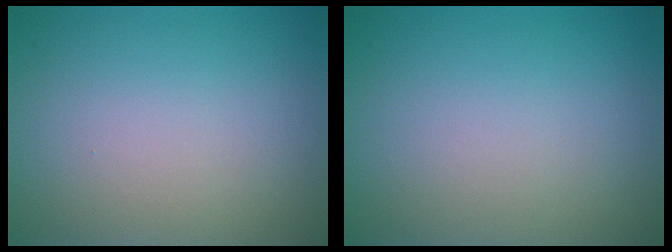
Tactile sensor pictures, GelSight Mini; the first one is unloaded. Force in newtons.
{"total": 0.0}